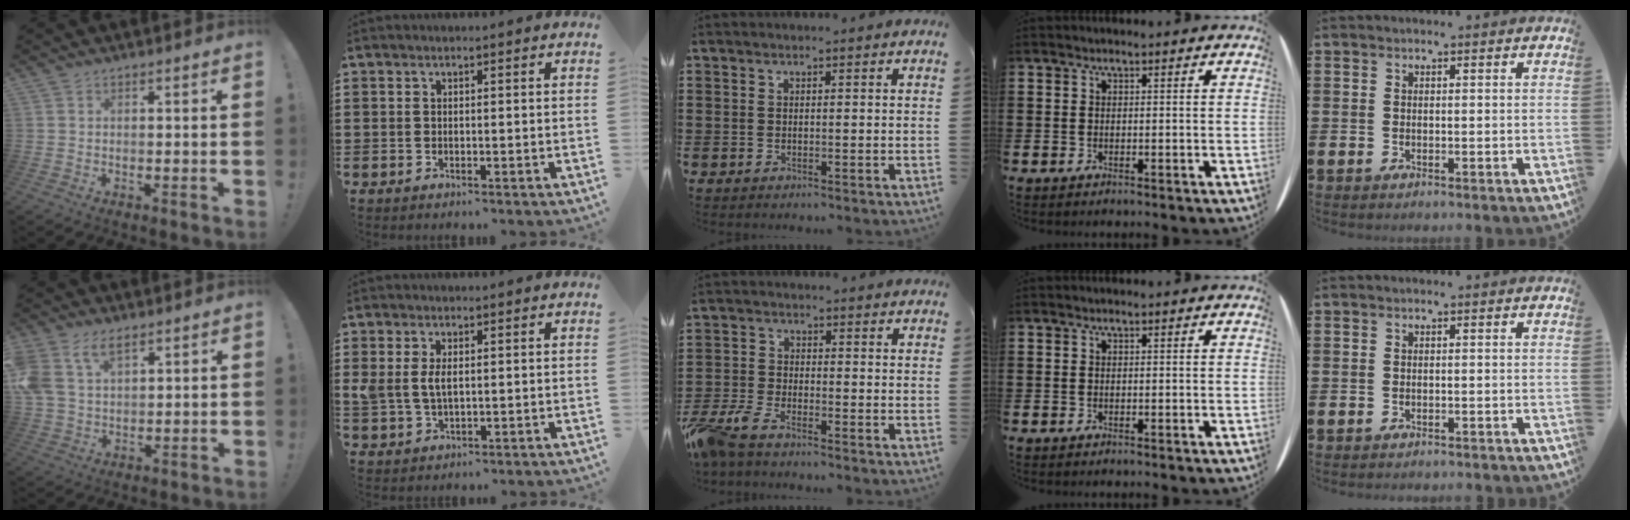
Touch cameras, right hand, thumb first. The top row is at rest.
{"thumb": {"total": 9.8, "force": [5.5, 5.9, 5.6], "torque": [-0.121, -0.013, 0.109]}, "index": {"total": 3.8, "force": [0.7, 2.0, 3.1], "torque": [-0.080, 0.002, 0.006]}, "middle": {"total": 5.1, "force": [-4.4, 1.0, 2.5], "torque": [-0.081, -0.012, -0.093]}, "little": {"total": 0.6, "force": [-0.6, 0.0, 0.0], "torque": [-0.001, -0.002, -0.013]}}